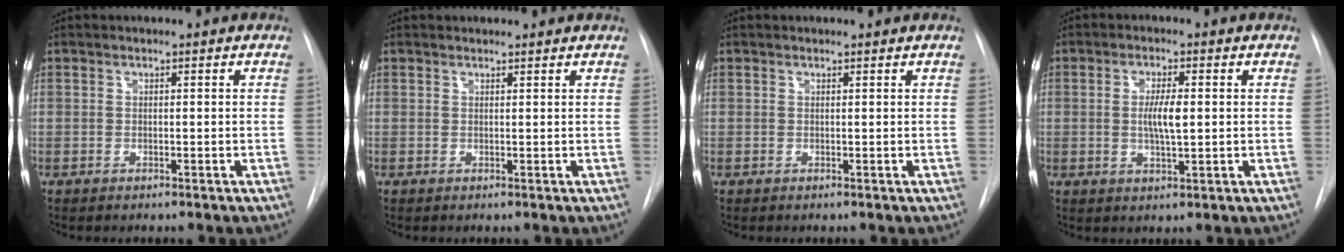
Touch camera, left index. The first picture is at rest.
{"total": 2.9, "force": [2.9, 0.2, 0.5], "torque": [-0.009, 0.012, 0.030]}
{"total": 0.9, "force": [0.9, -0.1, 0.0], "torque": [-0.010, -0.001, 0.008]}
{"total": 4.2, "force": [-0.2, 0.7, 4.1], "torque": [-0.075, -0.008, -0.003]}